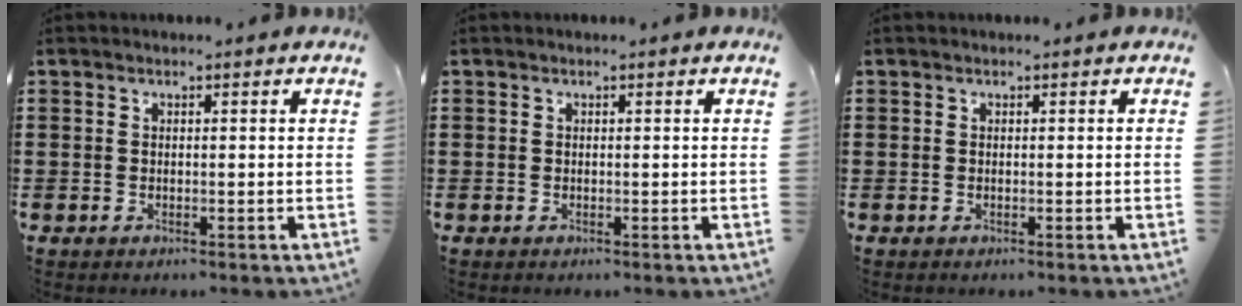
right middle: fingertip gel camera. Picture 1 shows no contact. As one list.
[{"total": 0.0}, {"total": 0.0}]